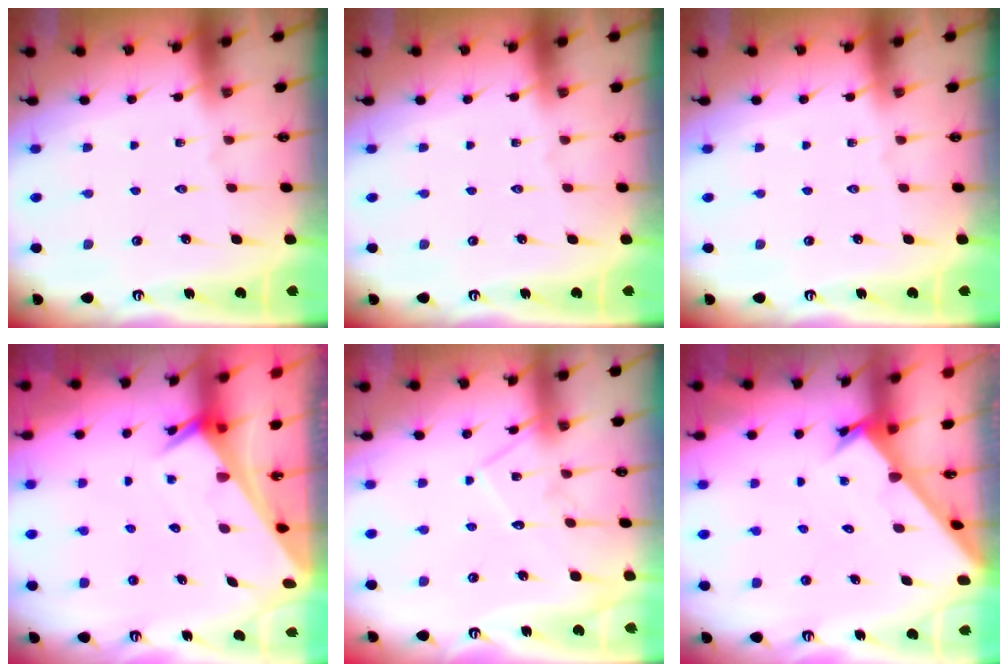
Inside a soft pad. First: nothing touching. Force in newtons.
{"total": 0.0}
{"total": 0.0}
{"total": 2.4, "press": 2.4, "slide": 0.2}
{"total": 9.1, "press": 9.1, "slide": 0.1}
{"total": 2.3, "press": 2.3, "slide": 0.1}